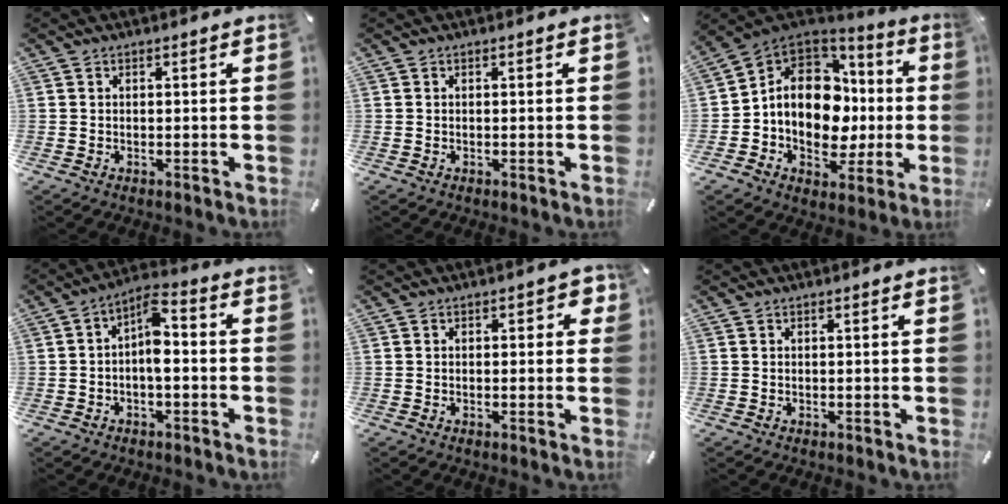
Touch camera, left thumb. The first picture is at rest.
{"total": 0.0}
{"total": 14.5, "force": [-0.3, 11.6, 8.6], "torque": [-0.156, -0.003, 0.001]}
{"total": 6.5, "force": [-0.7, 3.1, 5.7], "torque": [-0.102, 0.001, -0.016]}
{"total": 2.5, "force": [0.0, 1.4, 2.0], "torque": [-0.022, 0.003, -0.004]}
{"total": 0.0}